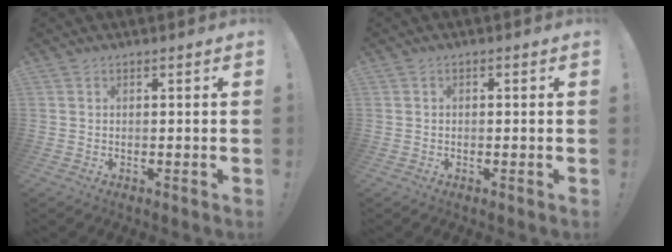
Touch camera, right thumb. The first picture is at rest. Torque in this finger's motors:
{"motor_torque": [0.00, 0.09, -0.25, 0.02, -0.08]}